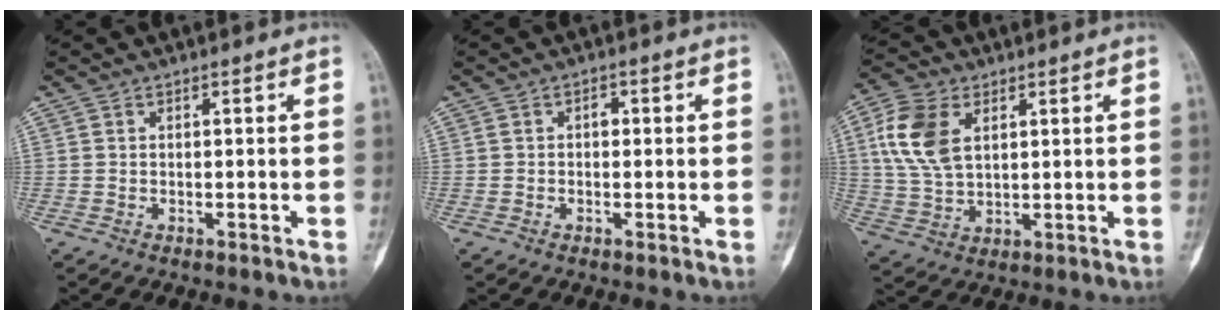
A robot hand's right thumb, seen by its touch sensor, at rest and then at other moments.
{"total": 1.4, "force": [0.1, 1.0, 1.0], "torque": [-0.006, 0.005, -0.004]}
{"total": 11.0, "force": [3.5, 6.8, 7.9], "torque": [-0.162, -0.003, 0.072]}